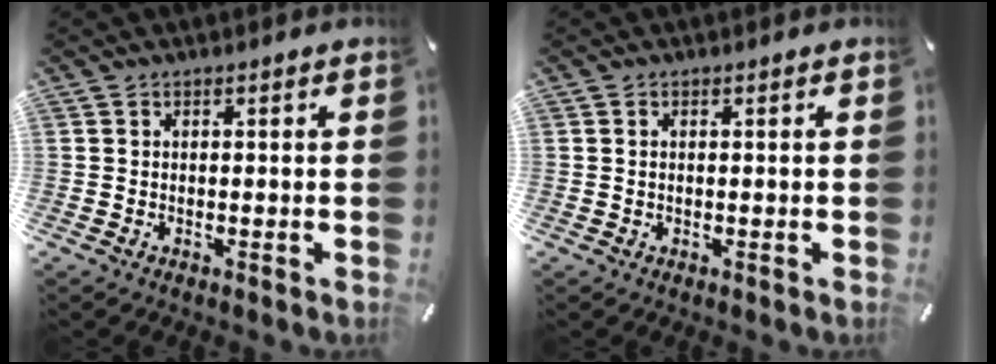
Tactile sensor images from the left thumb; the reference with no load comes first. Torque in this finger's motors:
{"motor_torque": [0.06, 0.14, -0.08, -0.01, -0.01]}